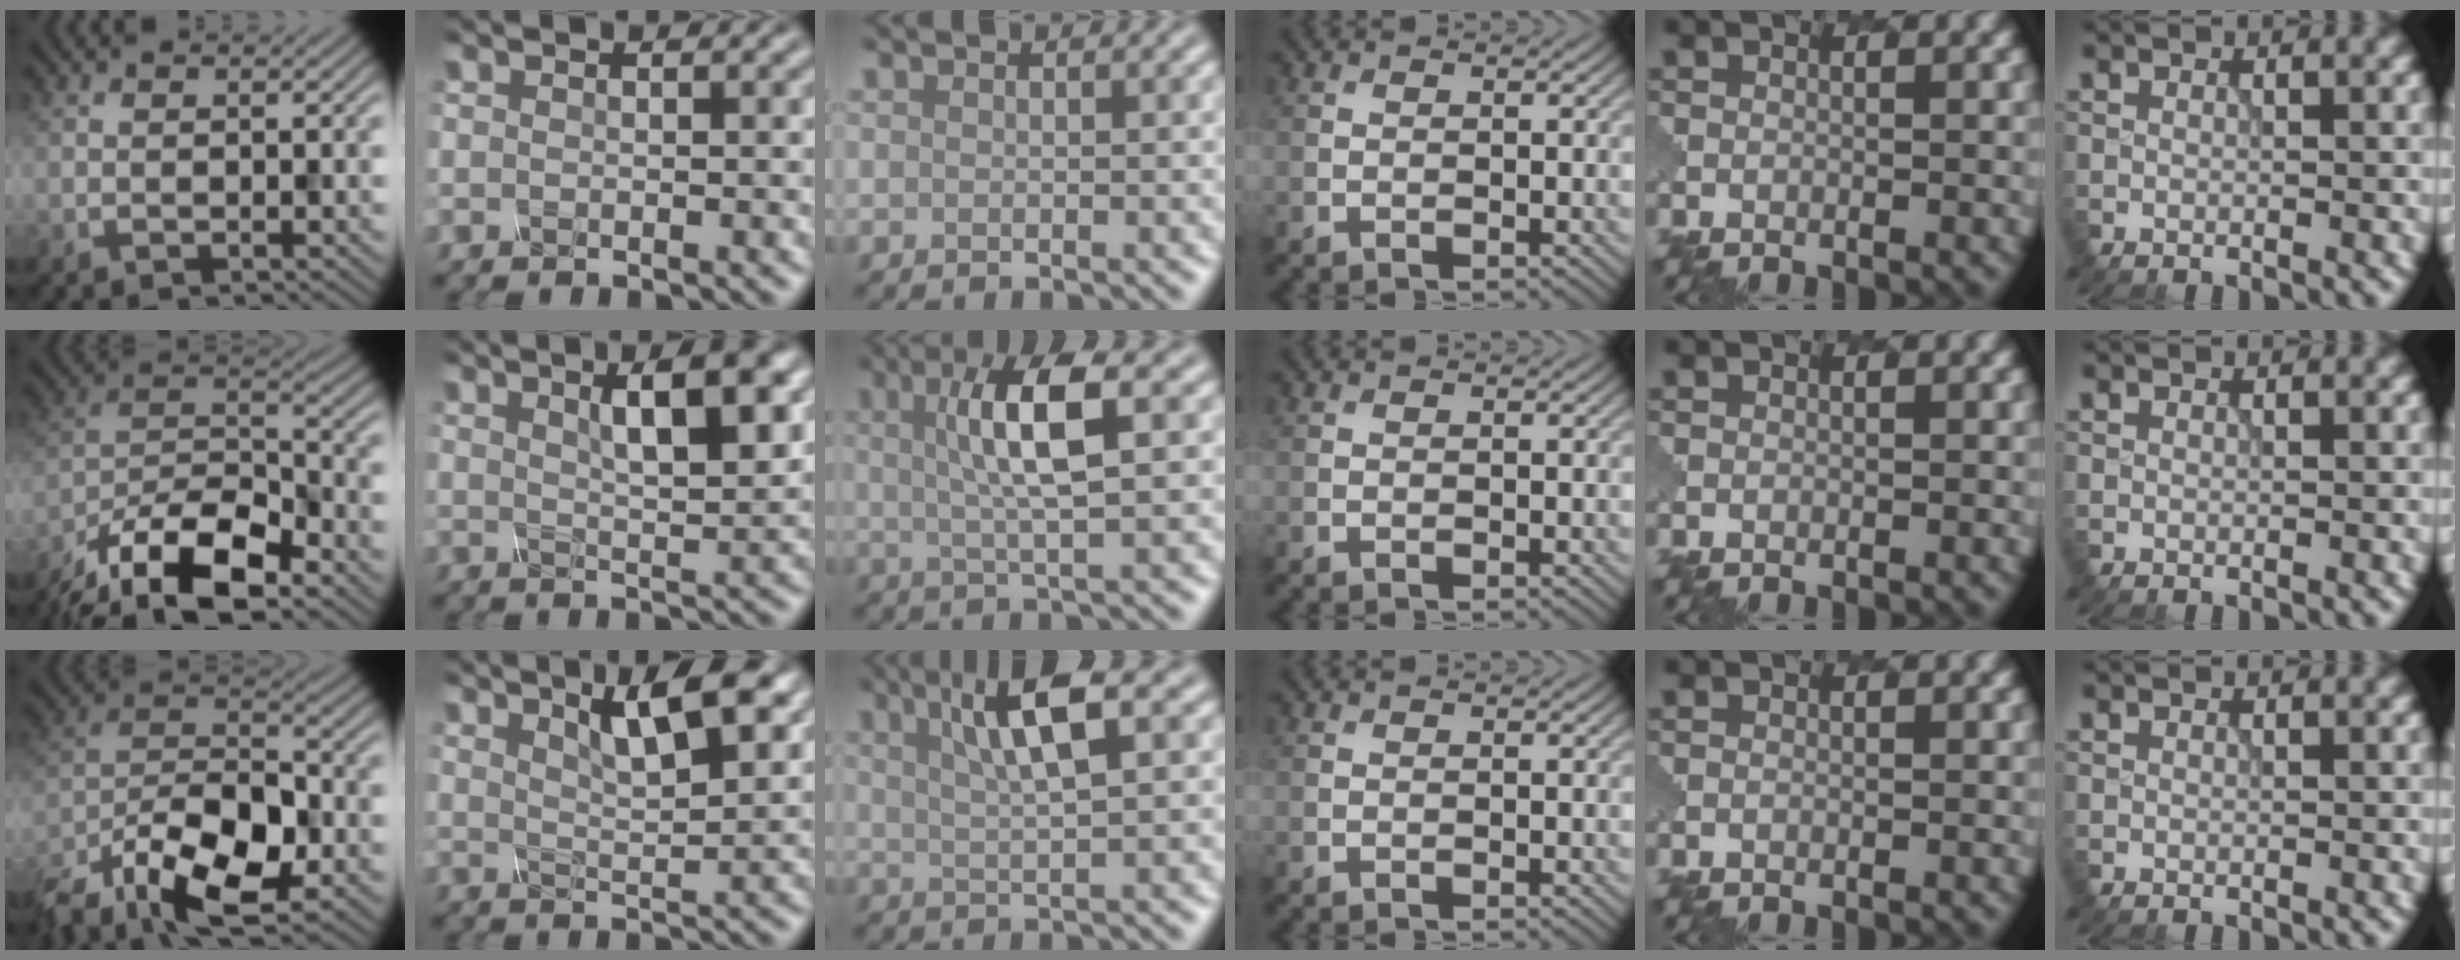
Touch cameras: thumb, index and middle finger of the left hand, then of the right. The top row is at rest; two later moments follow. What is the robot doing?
{"motion": "twist", "object": "rubiks cube"}